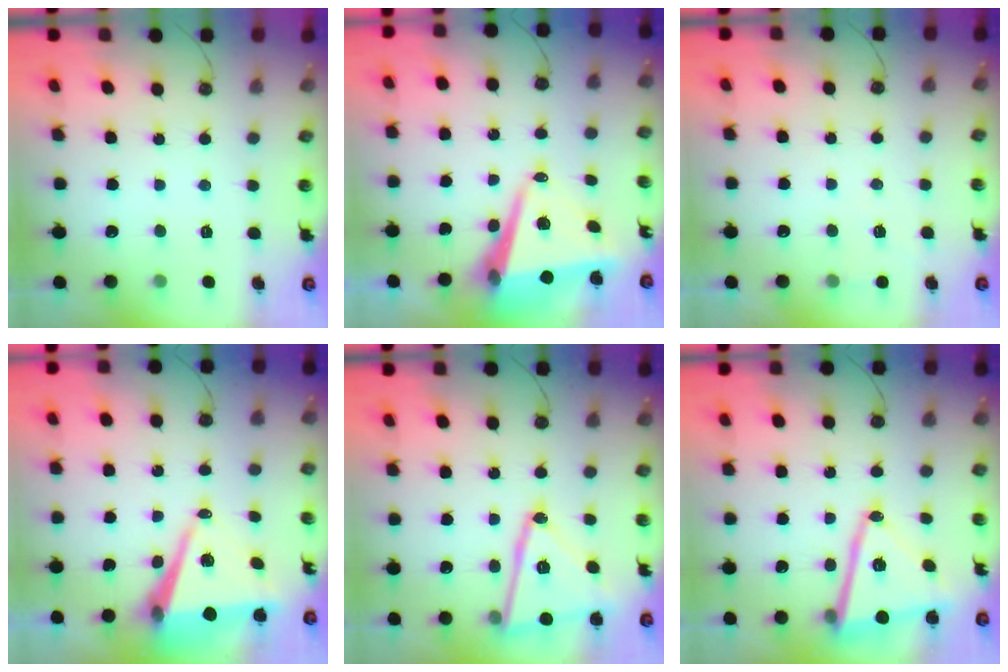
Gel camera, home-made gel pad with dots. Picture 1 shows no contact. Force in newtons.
{"total": 10.5, "press": 9.9, "slide": 3.3}
{"total": 5.2, "press": 4.9, "slide": 1.5}
{"total": 9.8, "press": 8.9, "slide": 4.1}
{"total": 17.3, "press": 17.2, "slide": 1.0}
{"total": 14.5, "press": 14.4, "slide": 2.0}